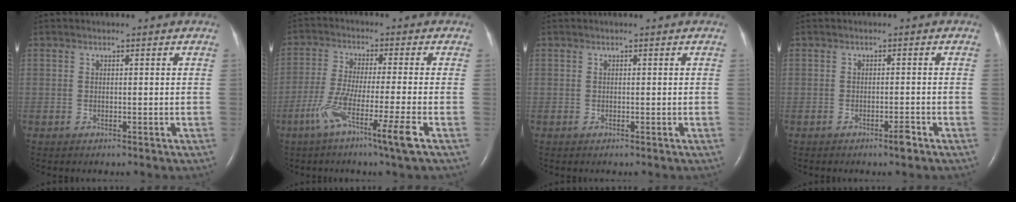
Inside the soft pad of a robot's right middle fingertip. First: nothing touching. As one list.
[{"total": 9.3, "force": [-4.7, -1.2, 7.9], "torque": [-0.149, -0.027, -0.092]}, {"total": 0.0}, {"total": 1.6, "force": [-1.2, 0.1, 1.1], "torque": [-0.019, -0.001, -0.018]}]